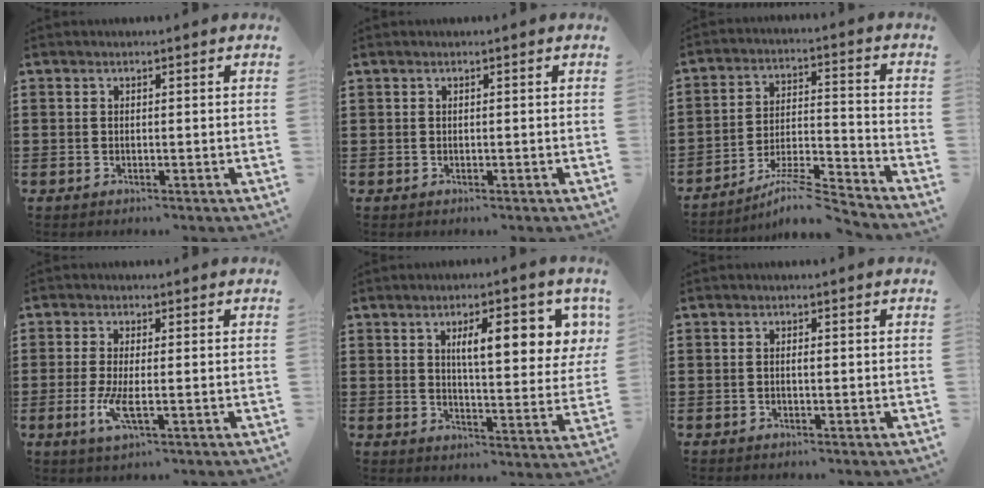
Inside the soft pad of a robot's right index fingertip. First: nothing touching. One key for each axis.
{"total": 0.0}
{"total": 7.4, "fx": -6.8, "fy": 0.2, "fz": 2.8, "tx": -0.045, "ty": 0.002, "tz": -0.131}
{"total": 4.6, "fx": -1.2, "fy": 0.9, "fz": 4.4, "tx": -0.095, "ty": -0.013, "tz": -0.026}
{"total": 9.3, "fx": 3.6, "fy": 2.6, "fz": 8.2, "tx": -0.133, "ty": -0.006, "tz": 0.053}
{"total": 0.6, "fx": -0.3, "fy": 0.0, "fz": 0.5, "tx": -0.011, "ty": -0.004, "tz": -0.005}